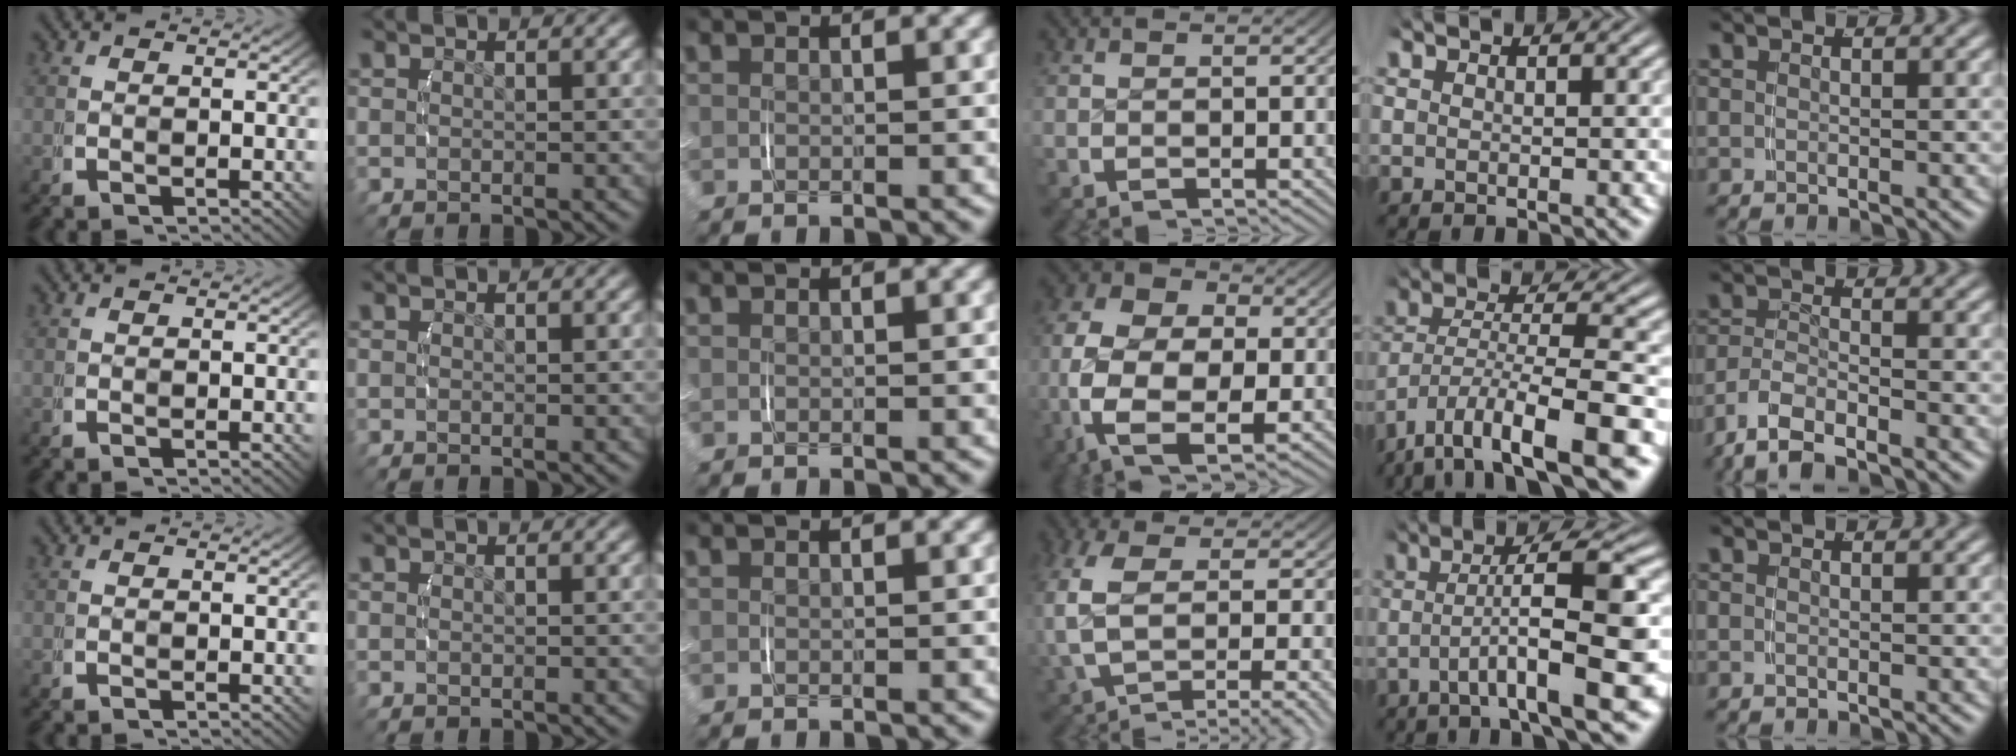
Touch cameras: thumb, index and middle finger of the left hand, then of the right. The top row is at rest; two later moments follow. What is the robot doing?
{"motion": "lift_and_place", "object": "backpack"}